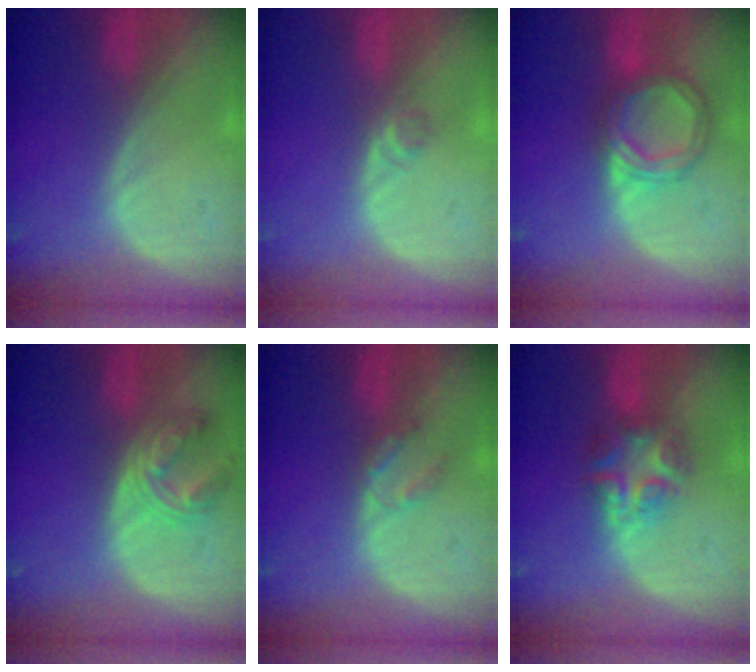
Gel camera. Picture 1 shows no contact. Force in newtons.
{"total": 1.6, "press": 1.4, "slide": 0.8}
{"total": 6.9, "press": 6.8, "slide": 0.5}
{"total": 6.3, "press": 6.2, "slide": 1.1}
{"total": 2.5, "press": 2.5, "slide": 0.3}
{"total": 6.5, "press": 6.1, "slide": 2.3}